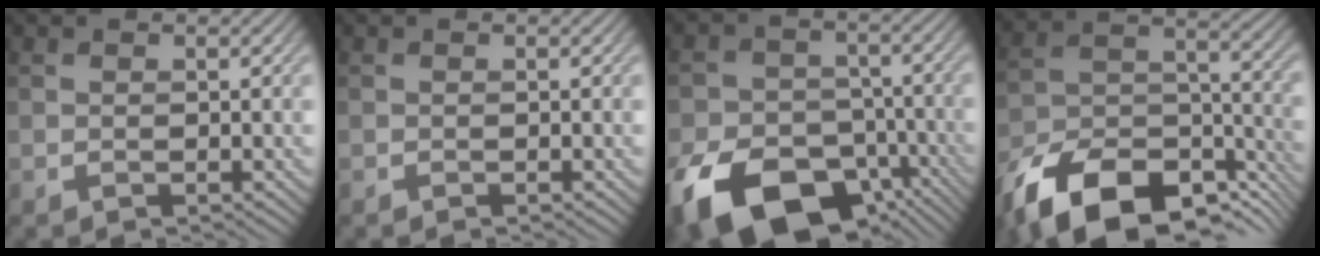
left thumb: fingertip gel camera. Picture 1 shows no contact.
{"total": 0.0}
{"total": 15.9, "force": [-8.7, 10.2, 8.6], "torque": [-0.178, -0.049, -0.144]}
{"total": 16.3, "force": [-11.7, 7.3, 8.8], "torque": [-0.185, -0.022, -0.199]}